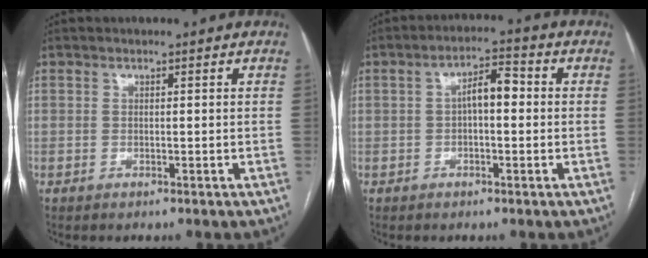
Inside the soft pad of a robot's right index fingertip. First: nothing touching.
{"total": 5.0, "force": [0.3, 1.8, 4.6], "torque": [-0.075, 0.023, 0.001]}